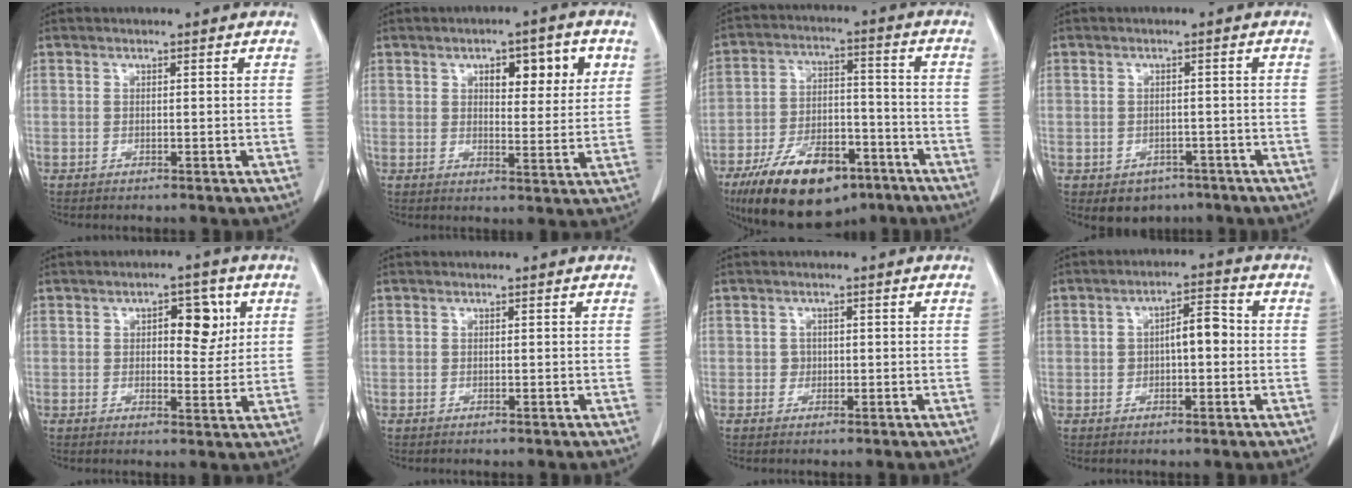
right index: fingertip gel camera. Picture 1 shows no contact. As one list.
[{"total": 8.6, "force": [3.6, 3.0, 7.2], "torque": [-0.093, 0.007, 0.052]}, {"total": 17.2, "force": [-11.0, 7.6, 10.8], "torque": [-0.193, 0.005, -0.181]}, {"total": 4.2, "force": [-2.6, 3.2, 1.1], "torque": [-0.005, 0.007, -0.027]}, {"total": 6.1, "force": [2.0, 2.8, 5.0], "torque": [-0.062, 0.009, 0.030]}, {"total": 0.0}, {"total": 1.2, "force": [-0.1, 1.2, 0.4], "torque": [-0.004, 0.004, 0.000]}, {"total": 5.5, "force": [0.2, 2.3, 5.0], "torque": [-0.083, 0.025, 0.001]}]